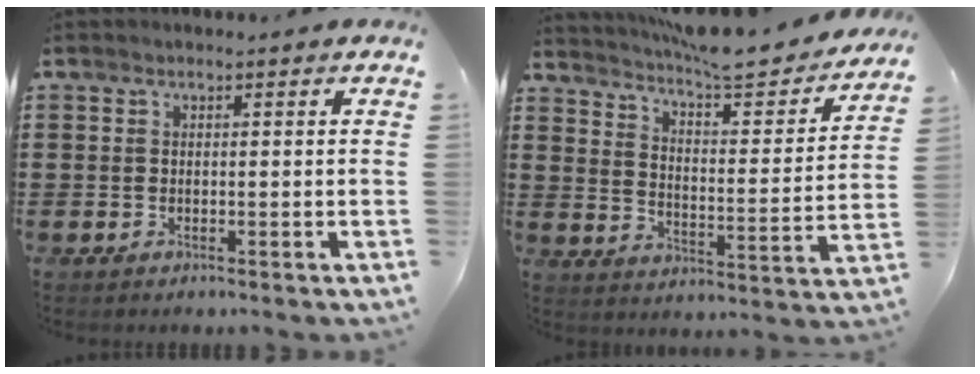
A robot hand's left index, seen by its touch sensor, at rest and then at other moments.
{"total": 7.1, "force": [6.7, 0.3, 2.1], "torque": [-0.066, -0.050, 0.113]}